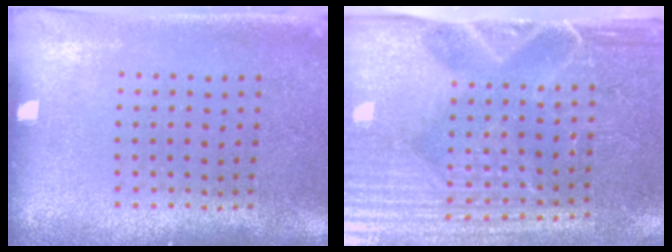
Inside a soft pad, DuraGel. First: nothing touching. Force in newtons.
{"total": 4.6, "press": 4.1, "slide": 2.1}